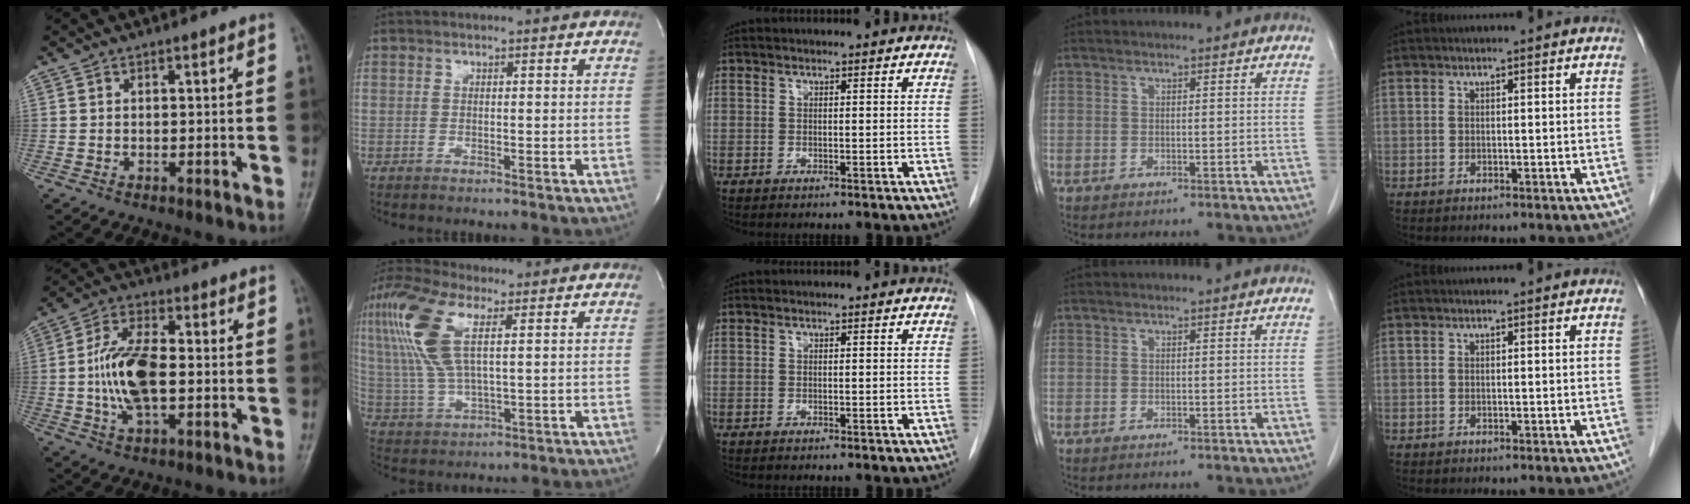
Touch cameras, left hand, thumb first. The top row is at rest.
{"thumb": {"total": 12.3, "force": [-0.7, 6.2, 10.6], "torque": [-0.207, 0.011, -0.015]}, "index": {"total": 12.3, "force": [4.3, 3.7, 10.9], "torque": [-0.266, 0.020, 0.084]}}